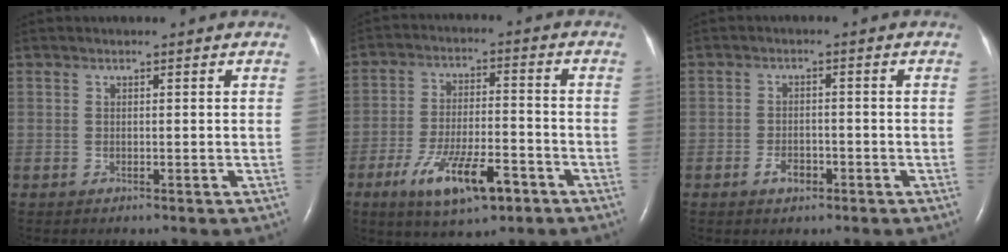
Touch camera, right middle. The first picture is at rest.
{"total": 11.4, "force": [-6.2, 3.3, 9.0], "torque": [-0.166, -0.008, -0.101]}
{"total": 2.7, "force": [-1.6, 1.5, 1.7], "torque": [-0.031, 0.003, -0.025]}